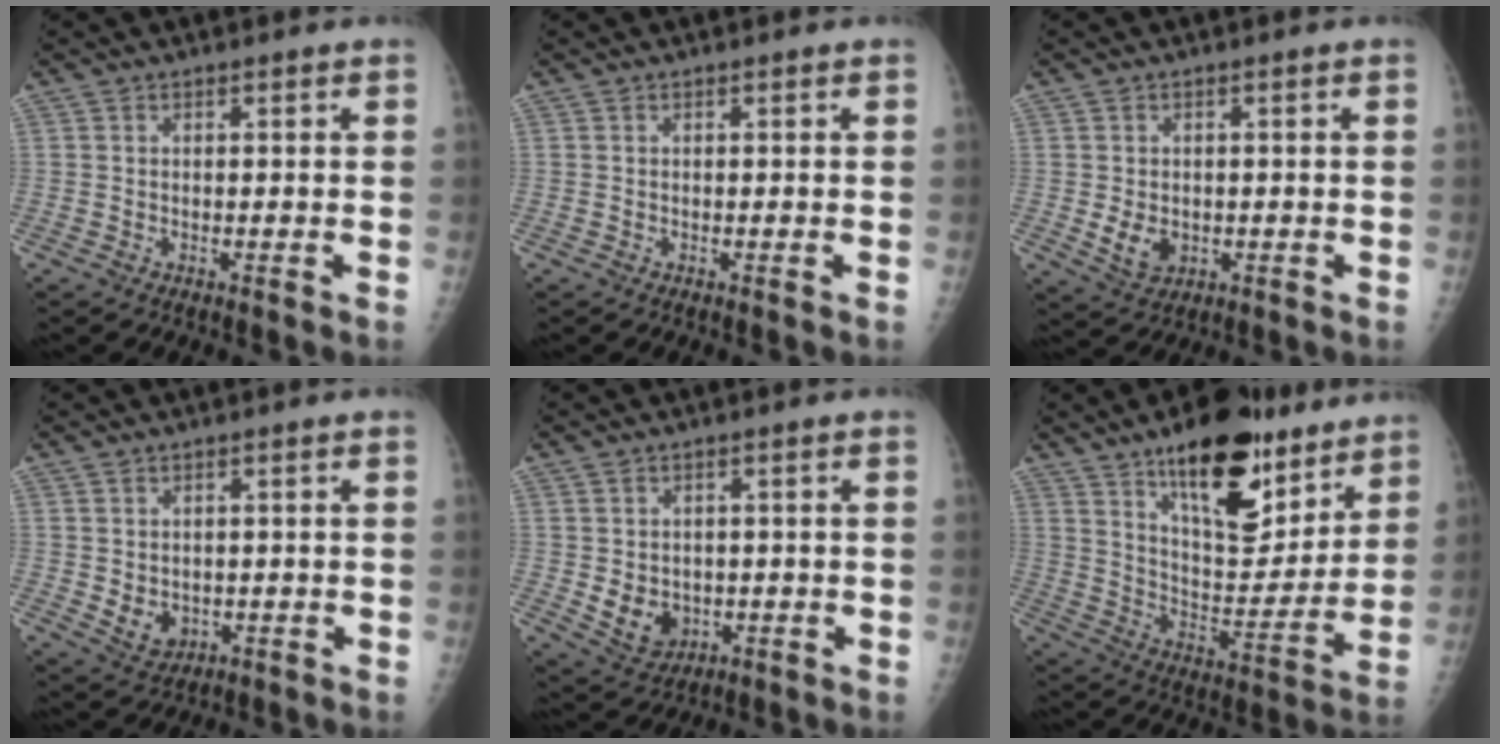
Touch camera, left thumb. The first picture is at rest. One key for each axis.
{"total": 0.0}
{"total": 4.6, "fx": -0.5, "fy": 3.5, "fz": 2.8, "tx": -0.035, "ty": -0.005, "tz": 0.002}
{"total": 4.2, "fx": -0.2, "fy": 3.5, "fz": 2.4, "tx": -0.026, "ty": -0.007, "tz": 0.012}
{"total": 6.4, "fx": -0.7, "fy": 5.3, "fz": 3.5, "tx": -0.035, "ty": -0.004, "tz": 0.009}
{"total": 21.6, "fx": 13.7, "fy": 9.1, "fz": 14.0, "tx": -0.159, "ty": -0.078, "tz": 0.220}